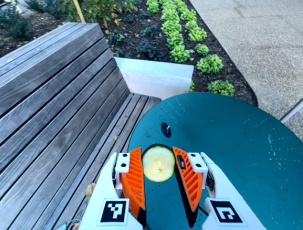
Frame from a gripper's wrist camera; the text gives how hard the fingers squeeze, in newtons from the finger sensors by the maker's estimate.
{"total": 11.5, "left": 12.0, "right": 11.1}